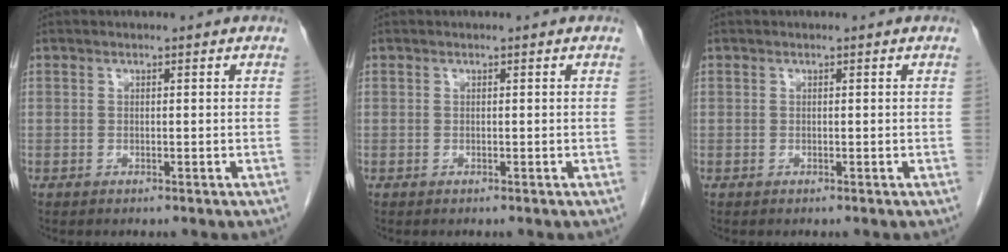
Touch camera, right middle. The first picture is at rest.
{"total": 0.0}
{"total": 0.0}